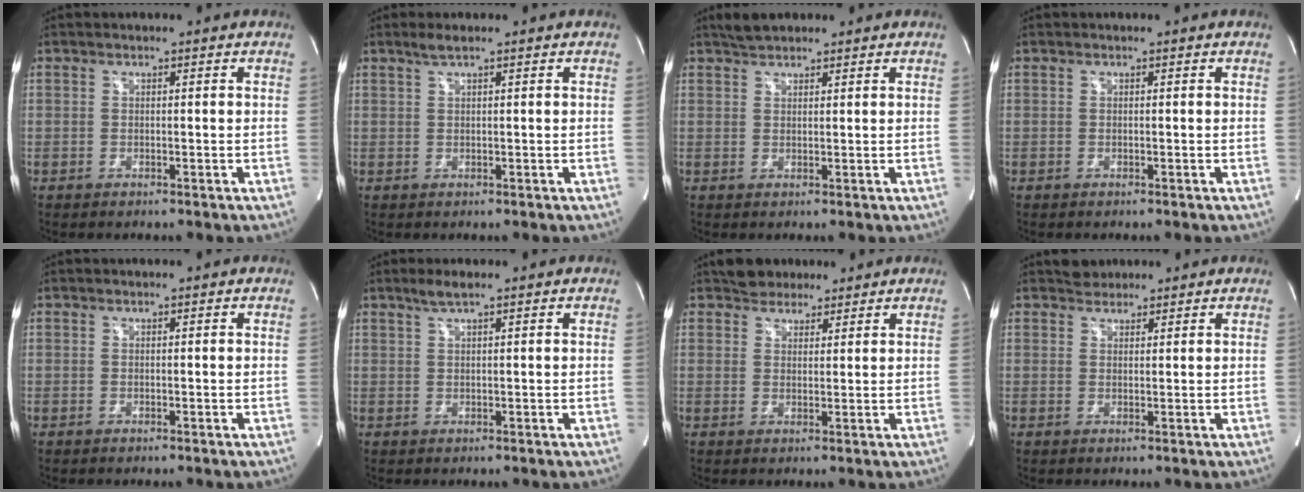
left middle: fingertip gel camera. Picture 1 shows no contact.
{"total": 1.6, "force": [1.2, 0.0, 1.1], "torque": [-0.029, 0.006, 0.026]}
{"total": 2.9, "force": [2.6, 1.0, 0.9], "torque": [-0.023, 0.012, 0.045]}
{"total": 0.0}
{"total": 0.0}
{"total": 2.3, "force": [1.6, 0.0, 1.5], "torque": [-0.038, 0.004, 0.034]}
{"total": 4.0, "force": [3.3, 2.2, 0.6], "torque": [-0.012, 0.014, 0.054]}
{"total": 2.1, "force": [1.9, 1.0, 0.0], "torque": [-0.002, 0.011, 0.030]}